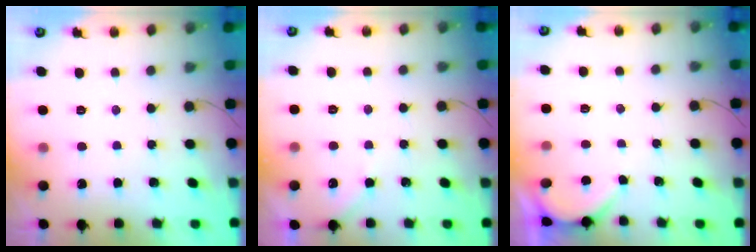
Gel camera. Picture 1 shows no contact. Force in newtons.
{"total": 2.7, "press": 2.6, "slide": 0.5}
{"total": 1.9, "press": 1.9, "slide": 0.2}